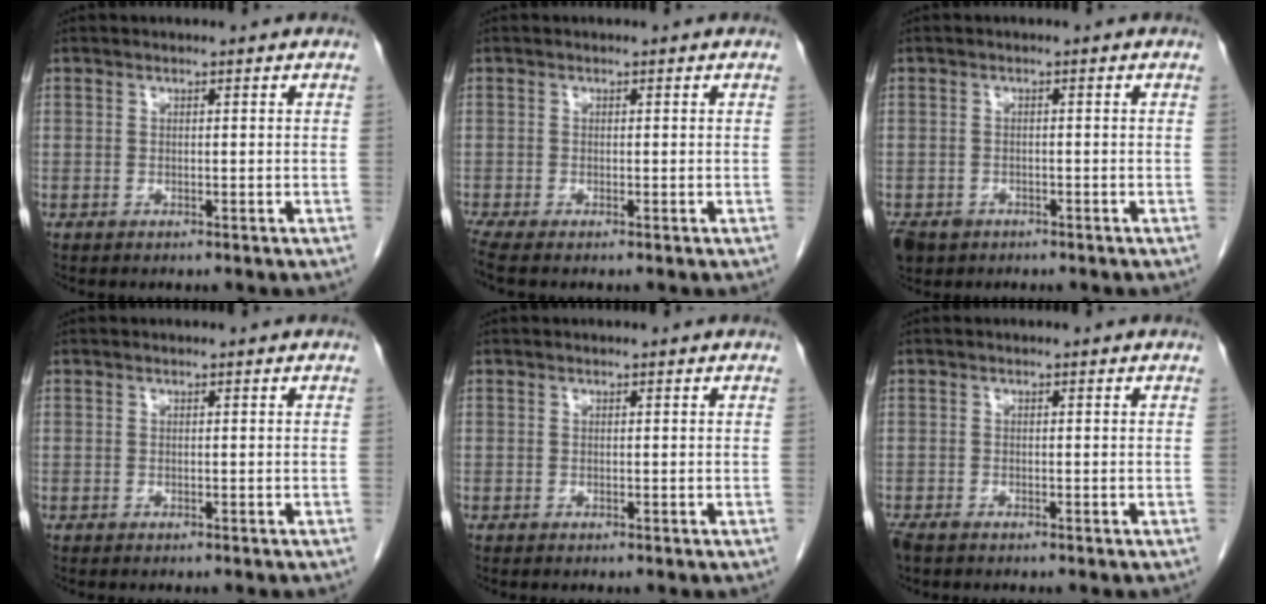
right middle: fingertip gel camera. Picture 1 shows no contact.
{"total": 1.6, "force": [-1.2, -0.1, 1.0], "torque": [-0.030, -0.008, -0.029]}
{"total": 5.3, "force": [-3.2, 3.8, 1.6], "torque": [-0.037, -0.001, -0.051]}
{"total": 0.0}
{"total": 0.0}
{"total": 1.8, "force": [-1.4, 0.6, 1.0], "torque": [-0.023, -0.006, -0.025]}